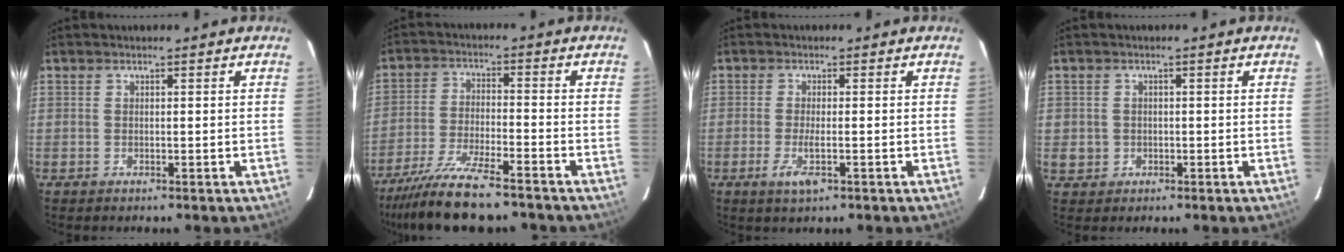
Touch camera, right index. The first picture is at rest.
{"total": 11.4, "force": [-9.5, 1.0, 6.1], "torque": [-0.106, -0.028, -0.164]}
{"total": 3.2, "force": [-1.4, 0.6, 2.9], "torque": [-0.060, -0.006, -0.023]}
{"total": 2.4, "force": [-0.3, 2.3, 0.5], "torque": [-0.005, 0.004, 0.002]}